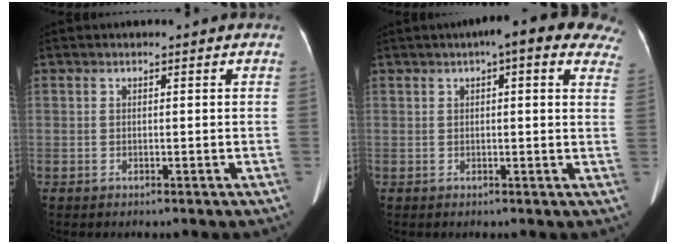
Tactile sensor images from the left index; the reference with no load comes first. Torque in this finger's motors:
{"motor_torque": [0.17, -0.18, 0.13, 0.07]}